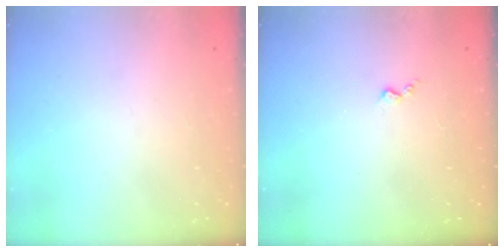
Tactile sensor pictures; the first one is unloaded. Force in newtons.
{"total": 2.7, "press": 2.6, "slide": 0.4}